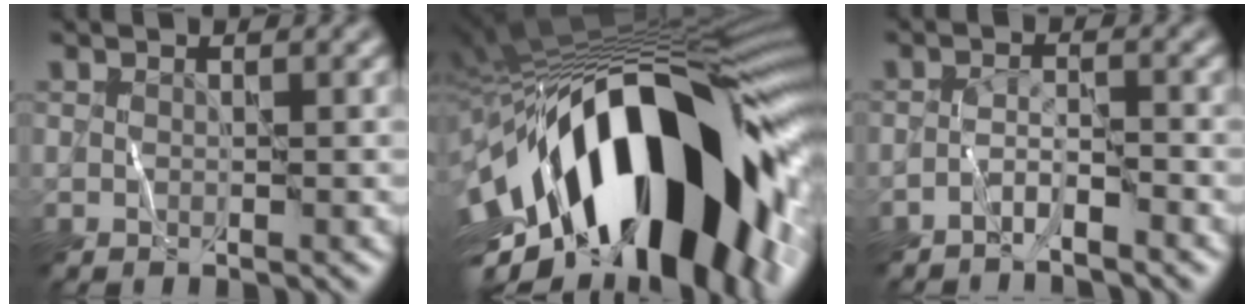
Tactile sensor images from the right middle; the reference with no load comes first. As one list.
[{"total": 19.9, "force": [-4.7, 8.2, 17.6], "torque": [-0.275, 0.003, -0.079]}, {"total": 1.8, "force": [-1.6, 0.0, 0.9], "torque": [-0.019, 0.006, -0.034]}]